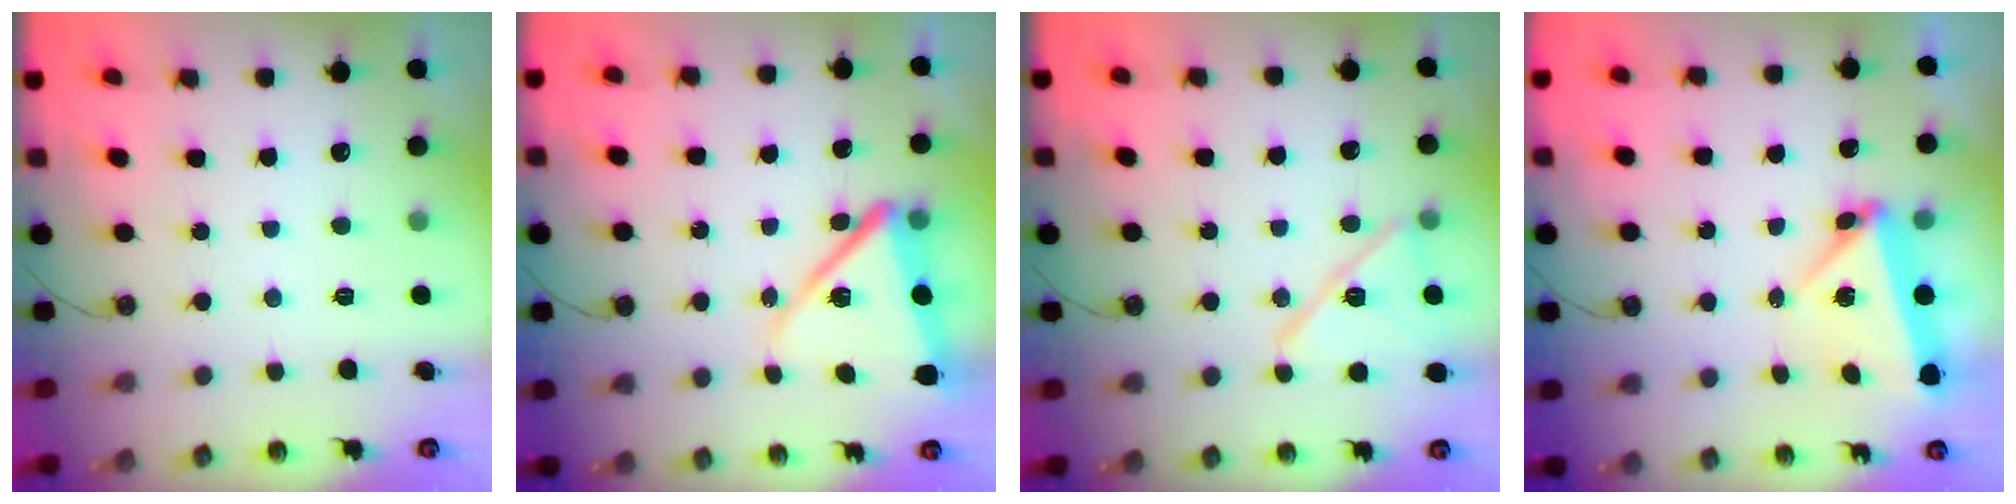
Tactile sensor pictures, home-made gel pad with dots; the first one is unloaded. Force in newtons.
{"total": 13.9, "press": 13.8, "slide": 1.6}
{"total": 13.5, "press": 13.5, "slide": 0.7}
{"total": 5.5, "press": 5.5, "slide": 0.4}